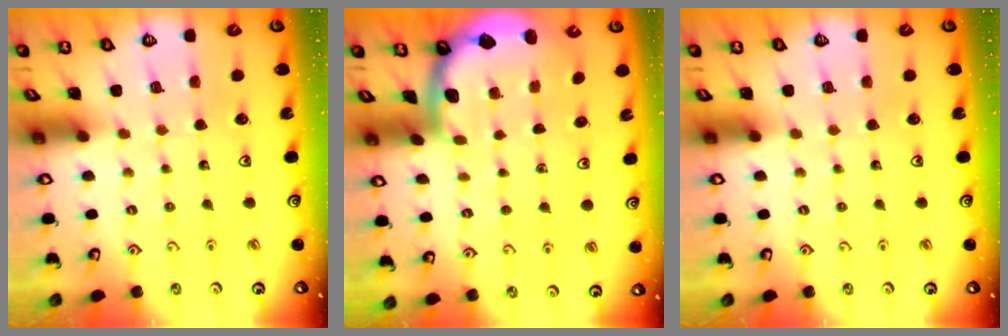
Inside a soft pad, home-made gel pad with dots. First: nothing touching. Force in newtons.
{"total": 1.6, "press": 1.6, "slide": 0.1}
{"total": 0.0}